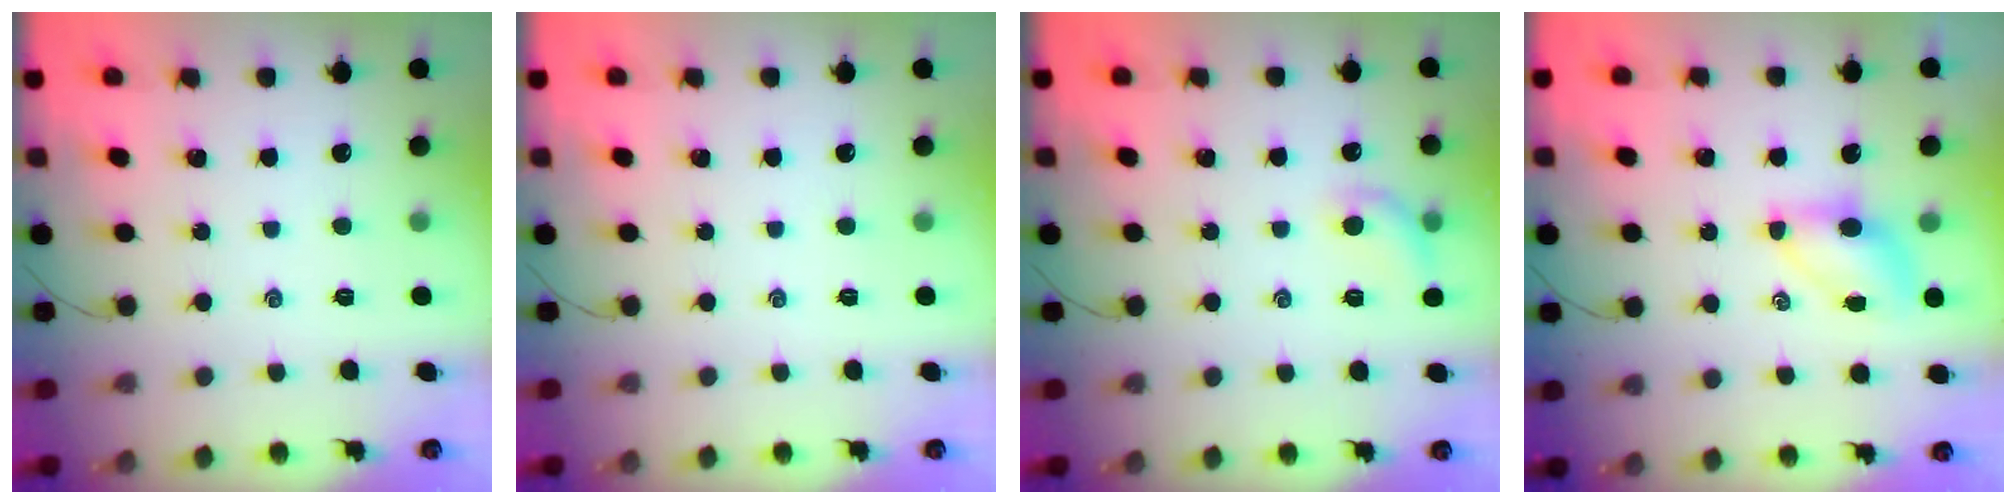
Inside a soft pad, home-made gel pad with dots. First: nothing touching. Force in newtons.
{"total": 0.0}
{"total": 7.8, "press": 7.6, "slide": 1.8}
{"total": 5.4, "press": 5.4, "slide": 0.7}